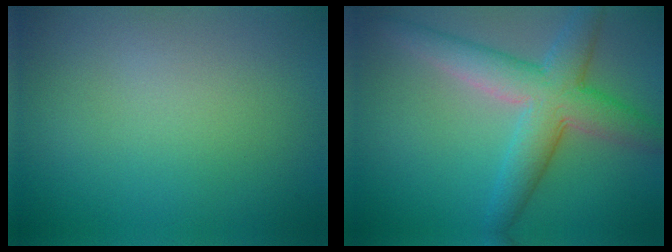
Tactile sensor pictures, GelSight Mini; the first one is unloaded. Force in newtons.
{"total": 6.2, "press": 6.1, "slide": 0.4}